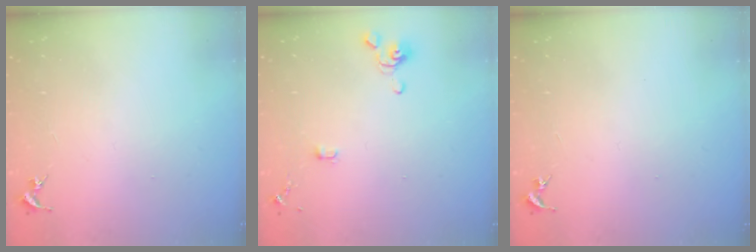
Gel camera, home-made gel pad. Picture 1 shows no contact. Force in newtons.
{"total": 4.0, "press": 3.9, "slide": 0.9}
{"total": 0.0}